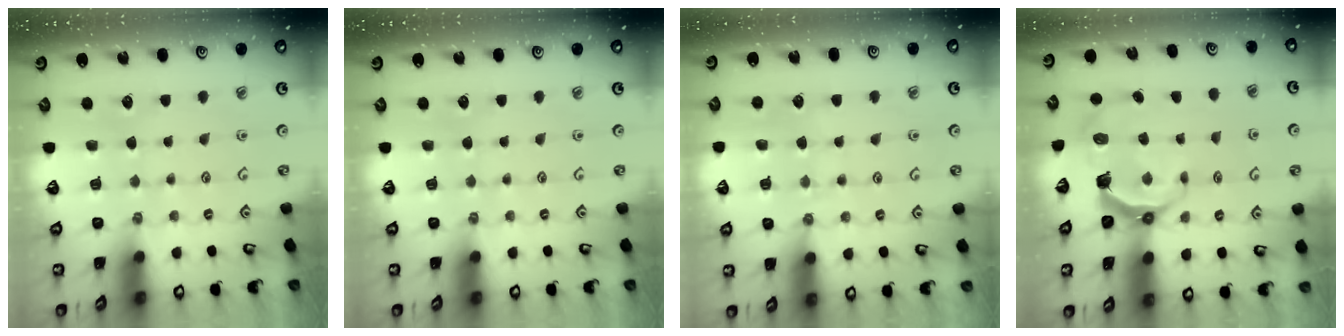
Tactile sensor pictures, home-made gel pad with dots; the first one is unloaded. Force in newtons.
{"total": 0.0}
{"total": 4.3, "press": 4.3, "slide": 0.5}
{"total": 6.5, "press": 4.9, "slide": 4.2}